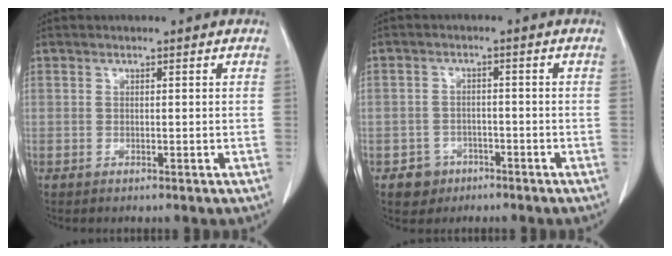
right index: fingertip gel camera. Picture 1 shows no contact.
{"total": 3.8, "force": [-2.1, 3.2, 0.0], "torque": [0.004, 0.015, -0.029]}